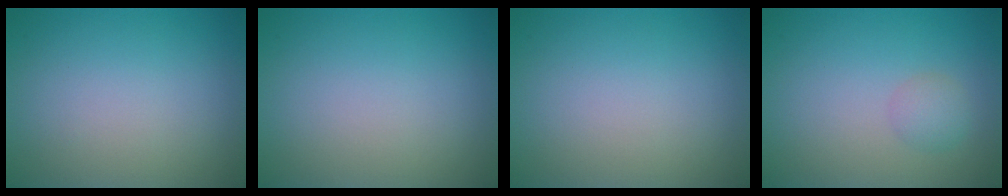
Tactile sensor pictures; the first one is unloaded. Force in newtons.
{"total": 0.0}
{"total": 0.0}
{"total": 1.5, "press": 1.5, "slide": 0.0}